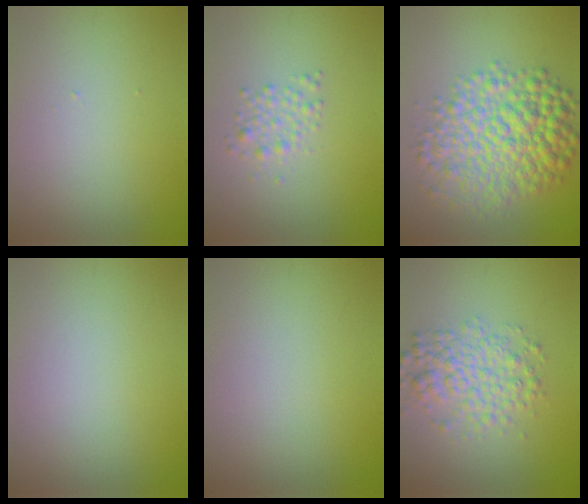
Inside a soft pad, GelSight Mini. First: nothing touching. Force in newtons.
{"total": 1.7, "press": 1.7, "slide": 0.0}
{"total": 8.4, "press": 8.4, "slide": 0.0}
{"total": 0.0}
{"total": 0.0}
{"total": 4.3, "press": 4.3, "slide": 0.1}